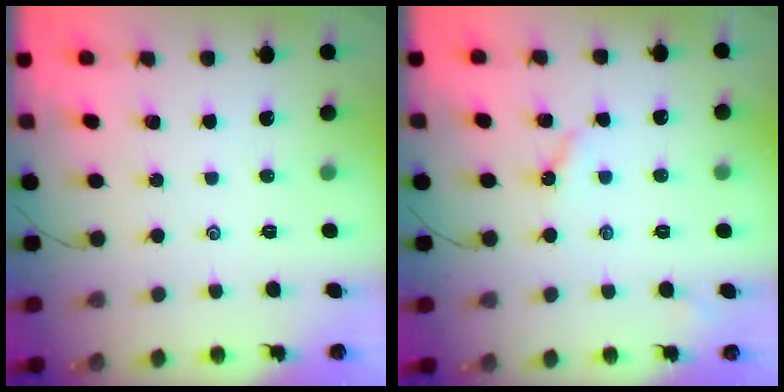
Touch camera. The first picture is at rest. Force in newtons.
{"total": 3.3, "press": 3.3, "slide": 0.6}